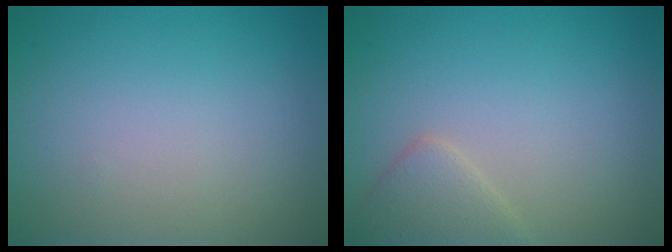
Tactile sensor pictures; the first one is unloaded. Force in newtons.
{"total": 2.2, "press": 2.2, "slide": 0.2}